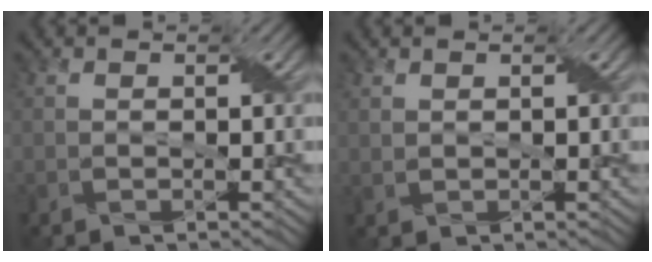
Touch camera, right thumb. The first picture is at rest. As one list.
[{"total": 0.8, "force": [0.7, 0.4, 0.3], "torque": [-0.013, 0.001, 0.018]}]